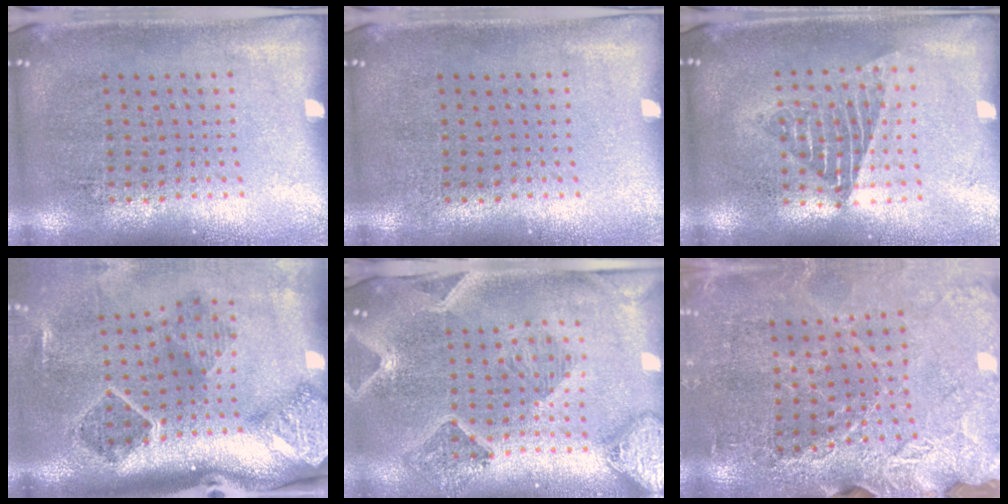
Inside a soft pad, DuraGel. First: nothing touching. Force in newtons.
{"total": 0.0}
{"total": 1.5, "press": 1.4, "slide": 0.7}
{"total": 2.9, "press": 1.9, "slide": 2.2}
{"total": 1.8, "press": 1.7, "slide": 0.4}
{"total": 3.0, "press": 3.0, "slide": 0.1}